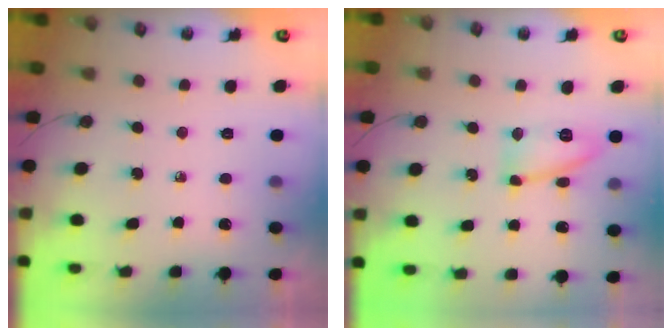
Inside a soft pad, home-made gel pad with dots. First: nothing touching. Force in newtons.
{"total": 12.5, "press": 12.5, "slide": 1.0}